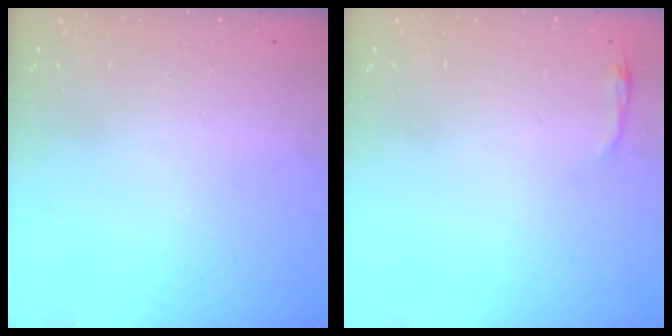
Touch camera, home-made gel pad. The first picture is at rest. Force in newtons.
{"total": 2.8, "press": 2.8, "slide": 0.6}